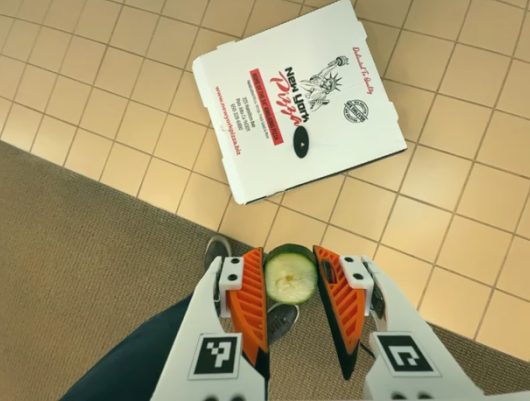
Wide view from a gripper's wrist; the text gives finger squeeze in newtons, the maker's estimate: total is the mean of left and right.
{"total": 7.9, "left": 8.1, "right": 7.6}